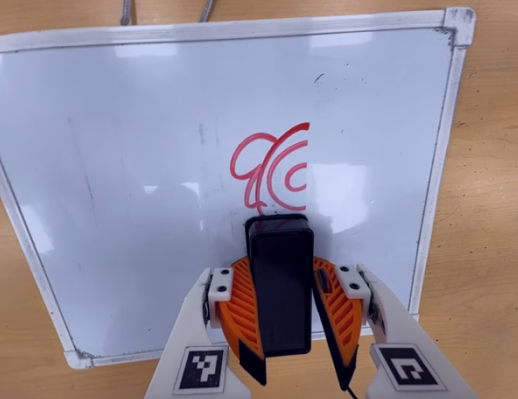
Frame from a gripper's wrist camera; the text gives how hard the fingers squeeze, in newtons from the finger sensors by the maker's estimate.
{"total": 11.5, "left": 11.1, "right": 11.8}